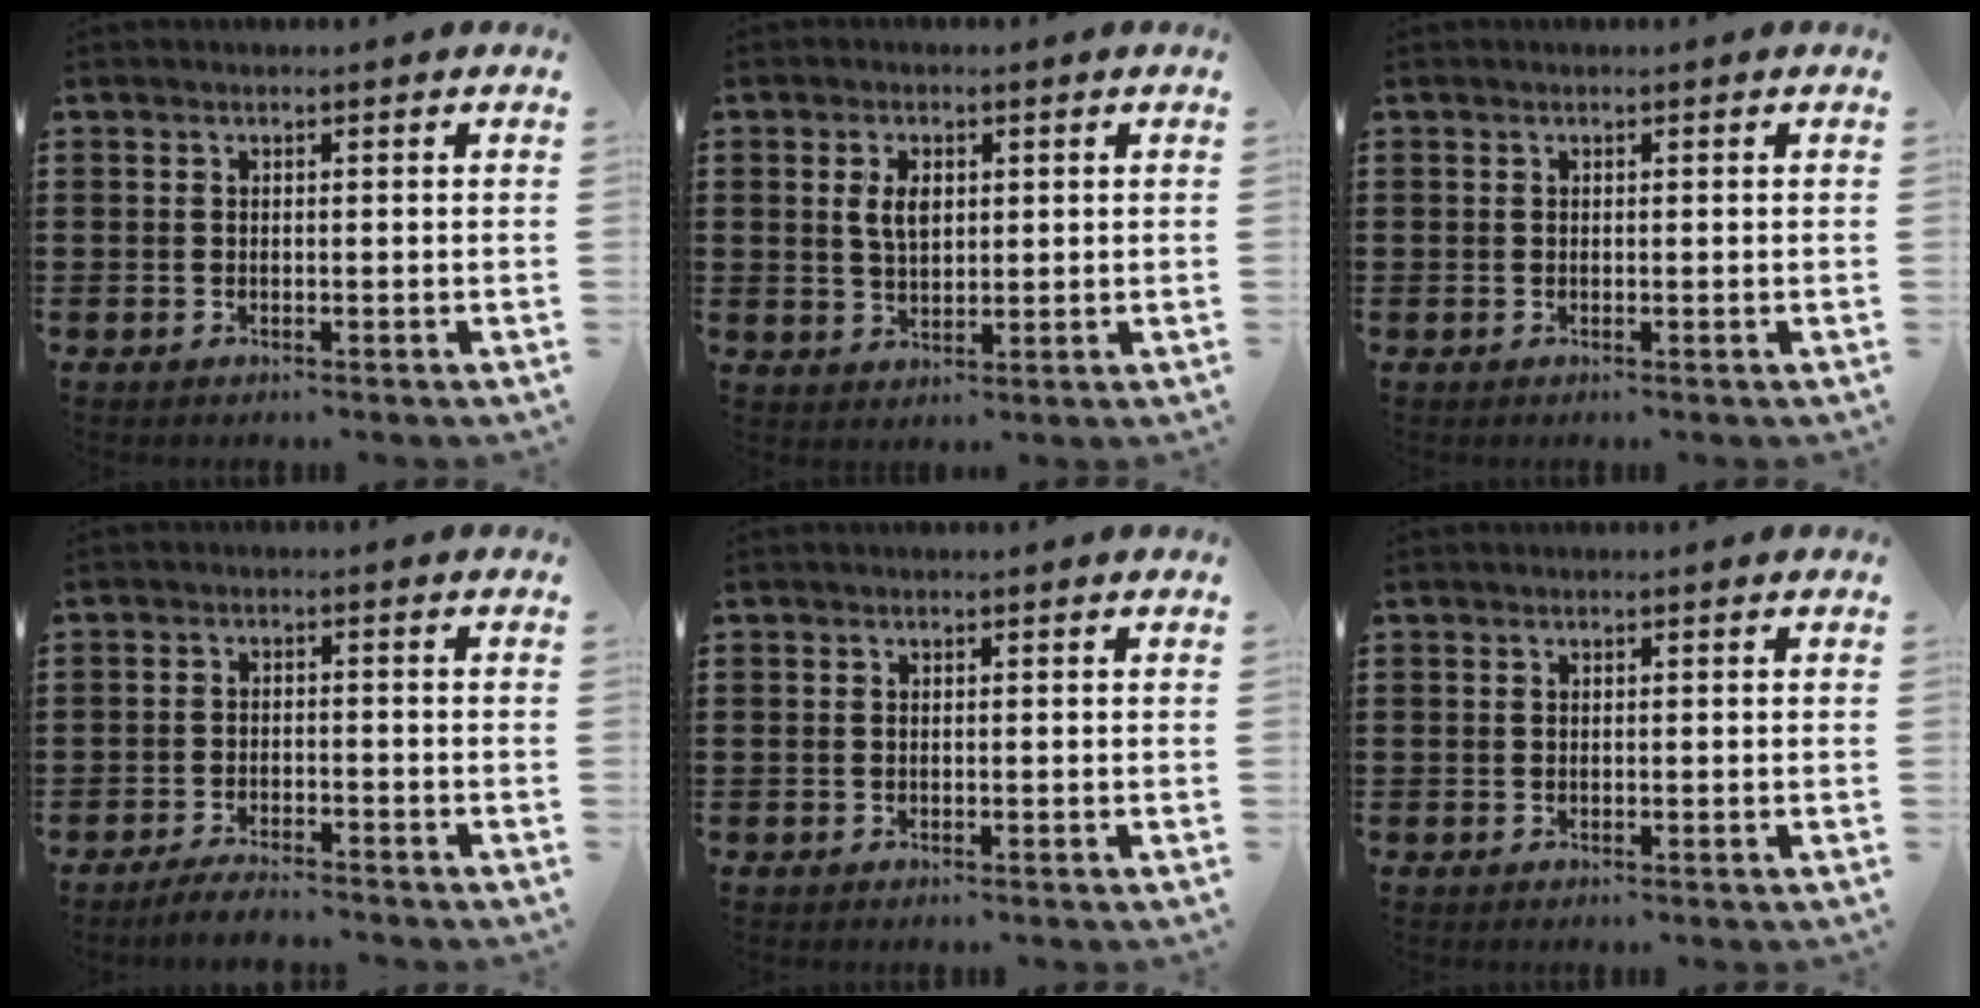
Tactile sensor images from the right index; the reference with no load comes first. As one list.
[{"total": 3.9, "force": [0.9, 2.3, 3.1], "torque": [-0.058, 0.008, 0.014]}, {"total": 0.0}, {"total": 3.0, "force": [-2.9, 0.2, 0.6], "torque": [-0.012, 0.005, -0.060]}, {"total": 0.0}, {"total": 0.0}]